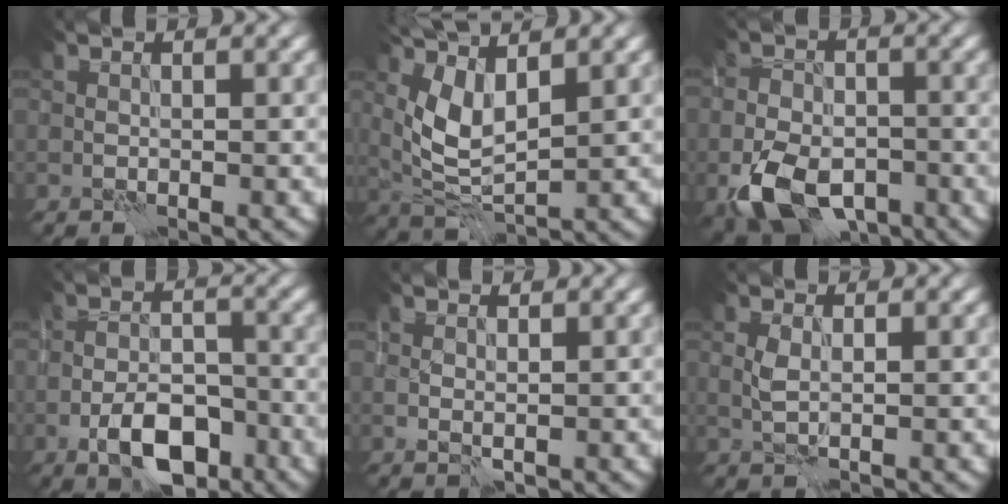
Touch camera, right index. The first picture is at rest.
{"total": 5.7, "force": [2.4, 1.9, 4.8], "torque": [-0.109, -0.003, 0.052]}
{"total": 9.3, "force": [-4.7, 5.6, 5.8], "torque": [-0.127, -0.029, -0.078]}
{"total": 6.0, "force": [-3.3, 2.8, 4.2], "torque": [-0.064, 0.001, -0.059]}
{"total": 1.2, "force": [0.5, 0.7, 0.8], "torque": [-0.018, -0.002, 0.012]}
{"total": 1.3, "force": [0.5, 0.4, 1.1], "torque": [-0.028, 0.000, 0.010]}